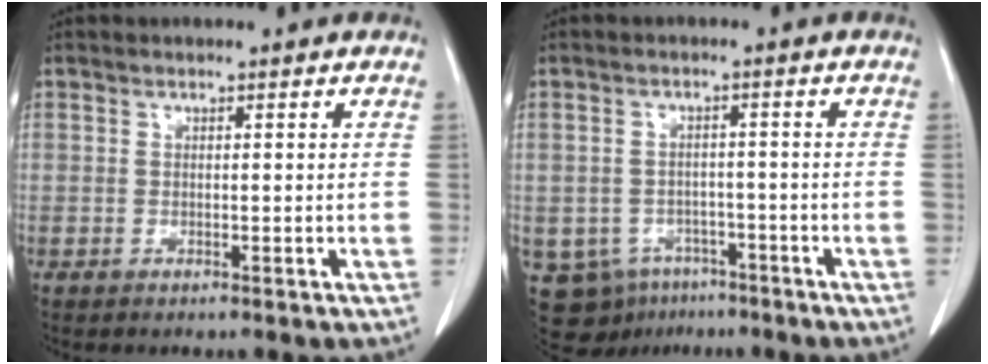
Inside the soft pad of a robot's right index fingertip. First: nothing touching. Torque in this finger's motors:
{"motor_torque": [-0.46, -0.02, -0.75, -0.21]}